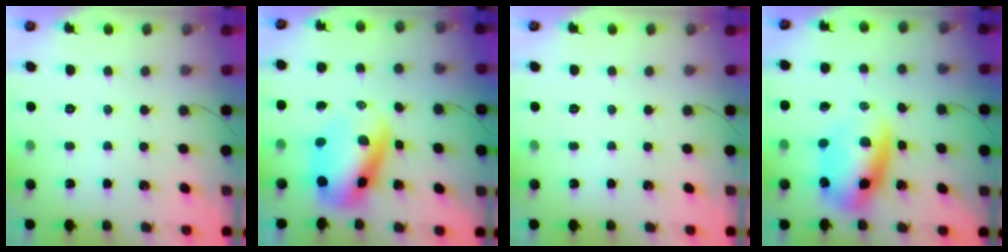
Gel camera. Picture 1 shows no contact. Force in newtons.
{"total": 9.6, "press": 9.1, "slide": 2.9}
{"total": 0.0}
{"total": 10.2, "press": 10.0, "slide": 2.3}